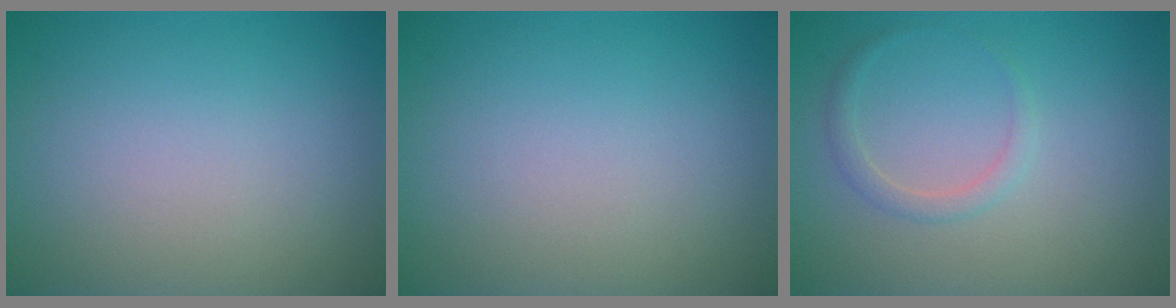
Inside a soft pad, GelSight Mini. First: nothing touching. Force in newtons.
{"total": 0.0}
{"total": 1.3, "press": 1.3, "slide": 0.1}